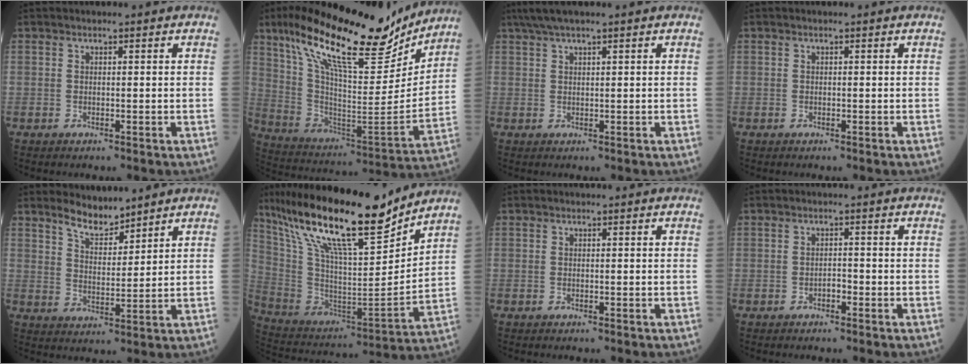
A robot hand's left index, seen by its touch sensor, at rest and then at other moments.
{"total": 24.6, "force": [18.2, 5.9, 15.6], "torque": [-0.273, 0.002, 0.301]}
{"total": 4.1, "force": [3.2, -0.3, 2.6], "torque": [-0.053, 0.024, 0.063]}
{"total": 0.0}
{"total": 5.0, "force": [4.7, 1.1, 1.4], "torque": [-0.033, -0.002, 0.092]}
{"total": 23.3, "force": [18.1, 3.2, 14.3], "torque": [-0.265, -0.004, 0.323]}
{"total": 0.0}
{"total": 1.1, "force": [-0.7, 0.5, 0.7], "torque": [-0.007, 0.002, -0.015]}